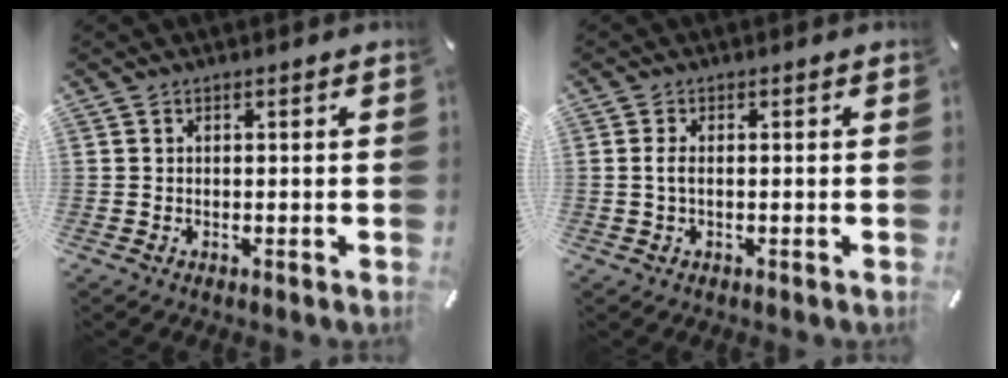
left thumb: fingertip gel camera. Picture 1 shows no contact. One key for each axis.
{"total": 1.9, "fx": -0.1, "fy": 0.7, "fz": 1.7, "tx": -0.039, "ty": 0.000, "tz": -0.005}